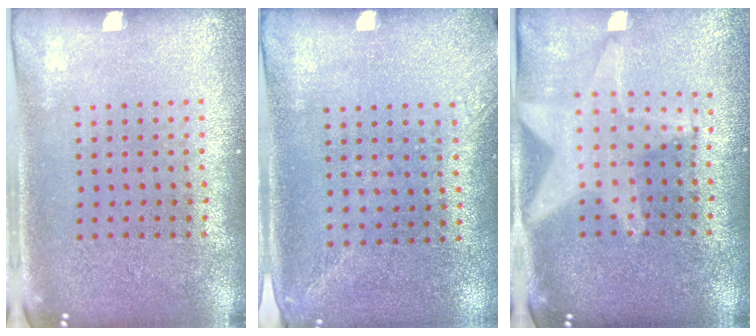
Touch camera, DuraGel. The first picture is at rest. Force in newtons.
{"total": 1.3, "press": 1.0, "slide": 0.9}
{"total": 2.0, "press": 1.7, "slide": 1.1}